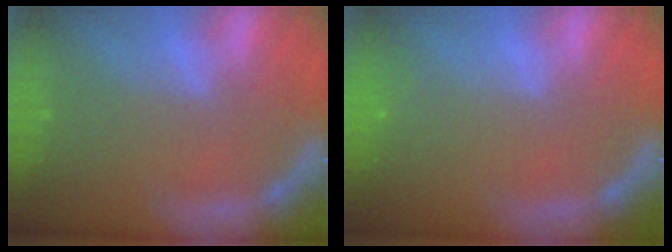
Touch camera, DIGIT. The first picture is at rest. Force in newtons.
{"total": 0.9}